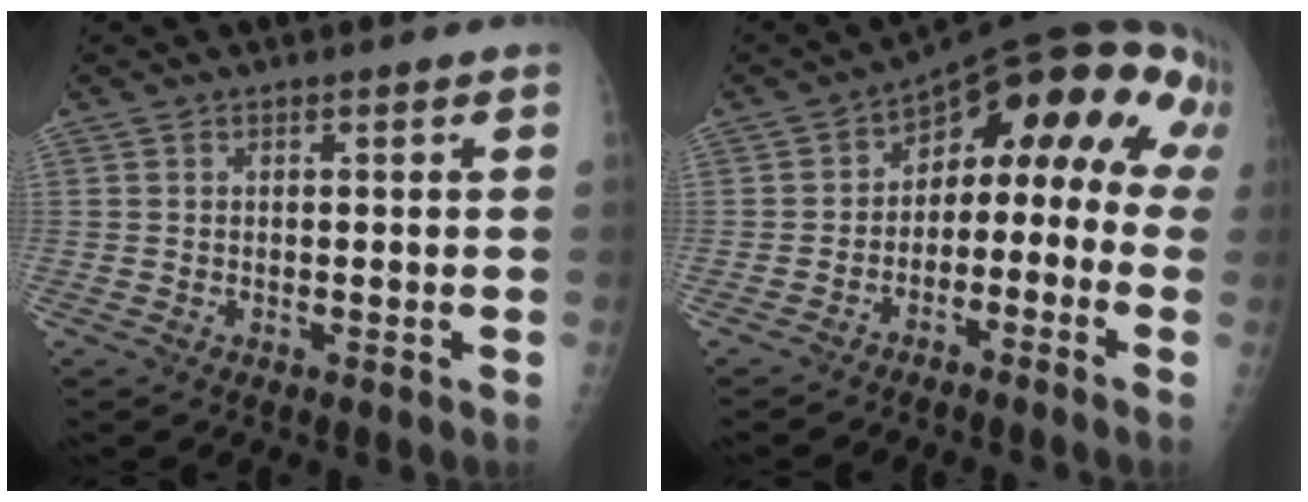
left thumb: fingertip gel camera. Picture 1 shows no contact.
{"total": 14.9, "force": [-0.7, 10.1, 10.9], "torque": [-0.100, 0.085, -0.015]}